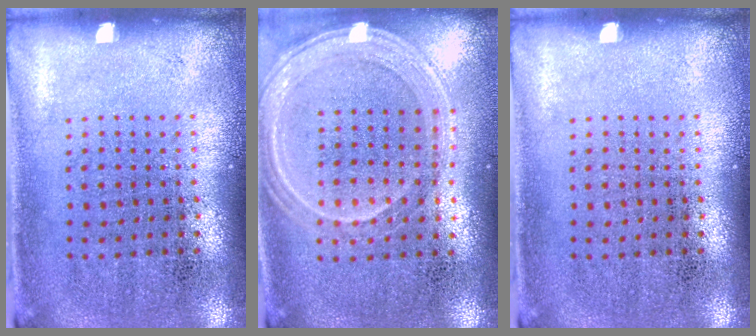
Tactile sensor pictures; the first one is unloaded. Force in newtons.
{"total": 1.2, "press": 1.2, "slide": 0.4}
{"total": 0.0}